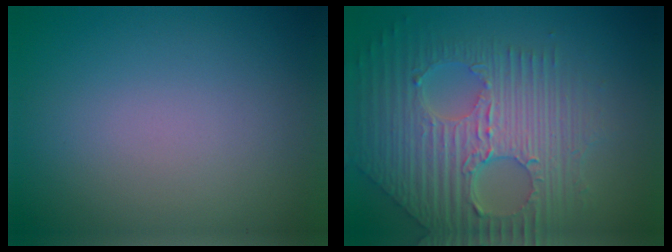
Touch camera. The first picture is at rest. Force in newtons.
{"total": 9.0, "press": 6.2, "slide": 6.5}